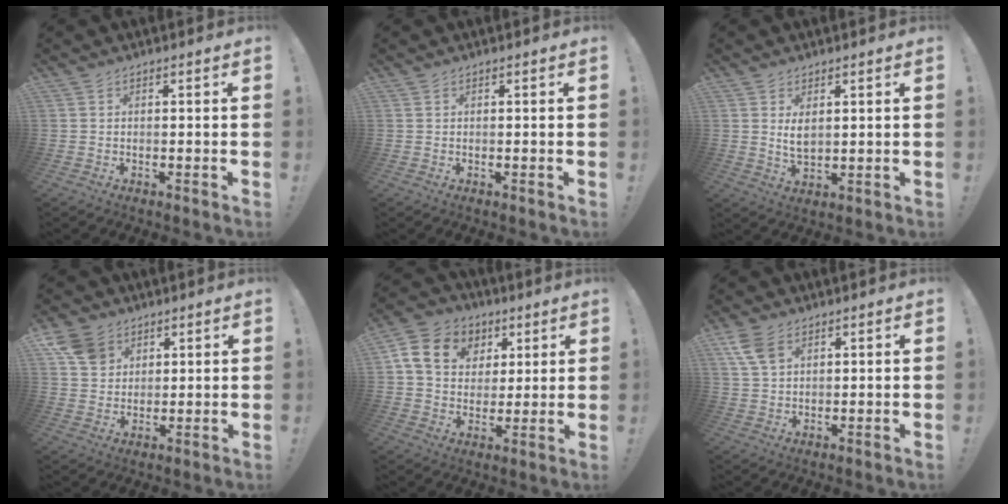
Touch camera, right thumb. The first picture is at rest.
{"total": 0.0}
{"total": 4.3, "force": [1.3, 2.3, 3.4], "torque": [-0.059, -0.010, 0.021]}
{"total": 9.0, "force": [4.7, 6.9, 3.3], "torque": [-0.049, -0.020, 0.097]}
{"total": 14.4, "force": [5.5, 11.3, 7.1], "torque": [-0.111, -0.011, 0.111]}
{"total": 7.1, "force": [3.6, 4.3, 4.4], "torque": [-0.081, -0.011, 0.071]}